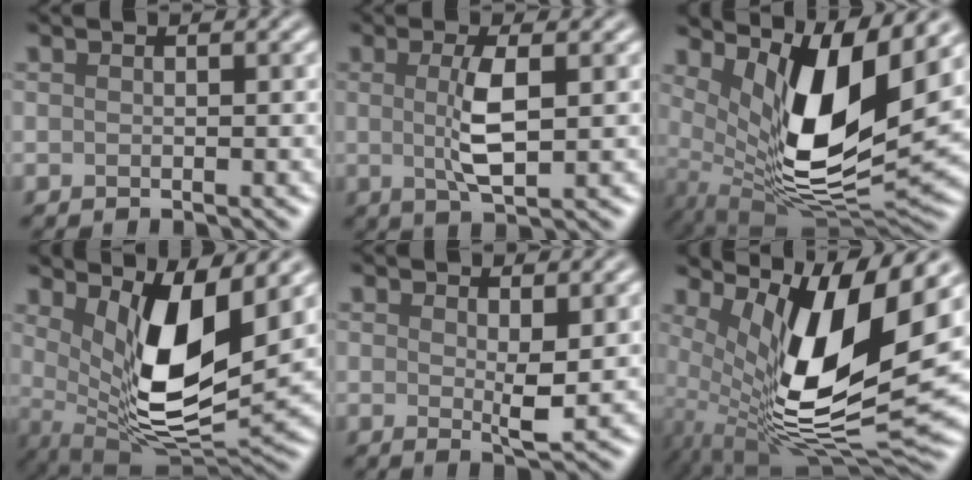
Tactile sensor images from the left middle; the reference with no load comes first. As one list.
[{"total": 3.6, "force": [0.1, 0.8, 3.5], "torque": [-0.075, -0.007, 0.006]}, {"total": 11.2, "force": [3.5, 3.6, 10.0], "torque": [-0.185, -0.020, 0.074]}, {"total": 9.4, "force": [2.8, 3.2, 8.4], "torque": [-0.154, -0.024, 0.057]}, {"total": 2.3, "force": [0.5, 0.3, 2.2], "torque": [-0.043, -0.012, 0.012]}, {"total": 12.9, "force": [3.2, 4.2, 11.7], "torque": [-0.224, -0.011, 0.064]}]